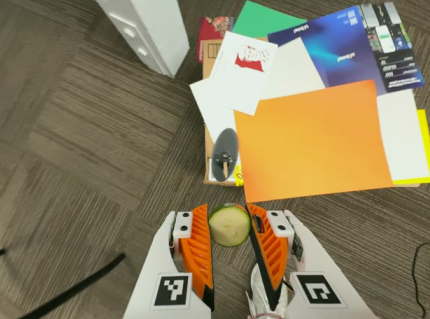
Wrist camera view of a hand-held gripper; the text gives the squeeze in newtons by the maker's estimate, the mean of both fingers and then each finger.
{"total": 9.2, "left": 9.4, "right": 9.1}